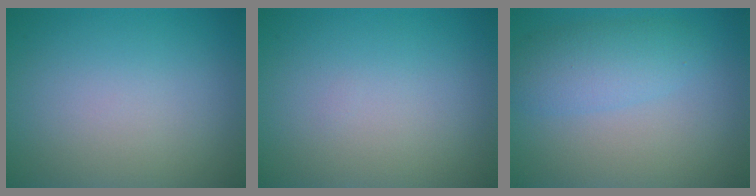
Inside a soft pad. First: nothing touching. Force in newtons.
{"total": 0.0}
{"total": 2.2, "press": 2.2, "slide": 0.1}